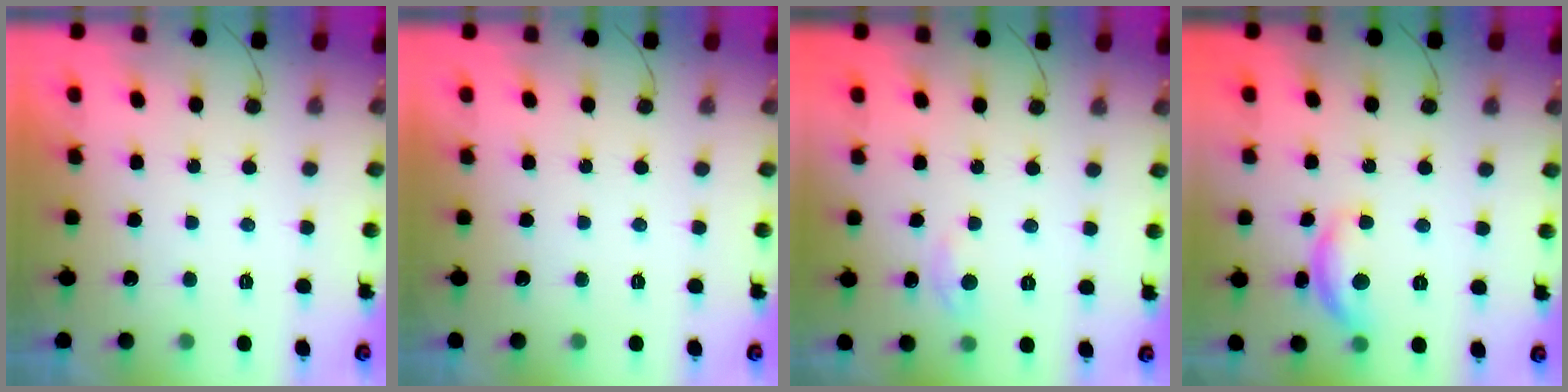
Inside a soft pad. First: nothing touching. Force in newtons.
{"total": 0.0}
{"total": 3.0, "press": 3.0, "slide": 0.4}
{"total": 11.3, "press": 11.3, "slide": 0.7}